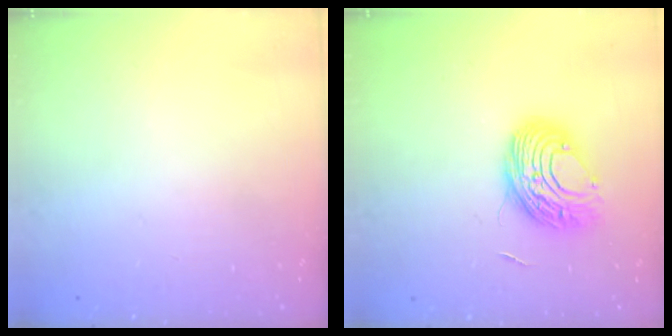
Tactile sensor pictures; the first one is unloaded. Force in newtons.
{"total": 9.4, "press": 9.4, "slide": 0.8}